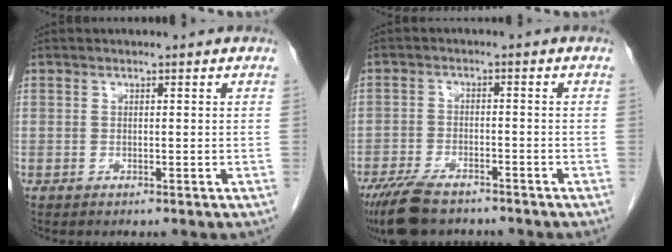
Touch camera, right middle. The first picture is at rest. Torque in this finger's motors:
{"motor_torque": [0.99, -1.15, 0.42, 0.11]}